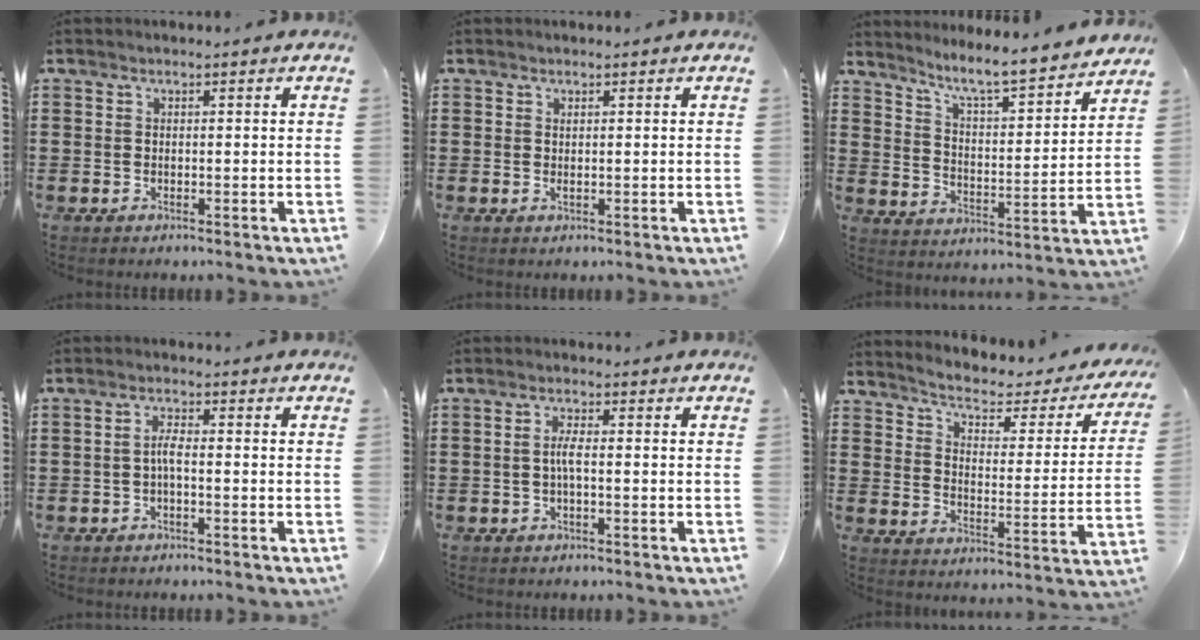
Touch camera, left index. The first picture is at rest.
{"total": 0.7, "force": [0.3, 0.1, 0.6], "torque": [-0.013, -0.001, 0.006]}
{"total": 6.7, "force": [6.1, -0.3, 2.8], "torque": [-0.071, -0.053, 0.097]}
{"total": 2.4, "force": [-0.6, 0.4, 2.3], "torque": [-0.050, -0.001, -0.014]}
{"total": 2.3, "force": [-0.3, 0.3, 2.3], "torque": [-0.051, -0.002, -0.009]}
{"total": 3.0, "force": [2.3, 1.0, 1.6], "torque": [-0.047, -0.019, 0.028]}